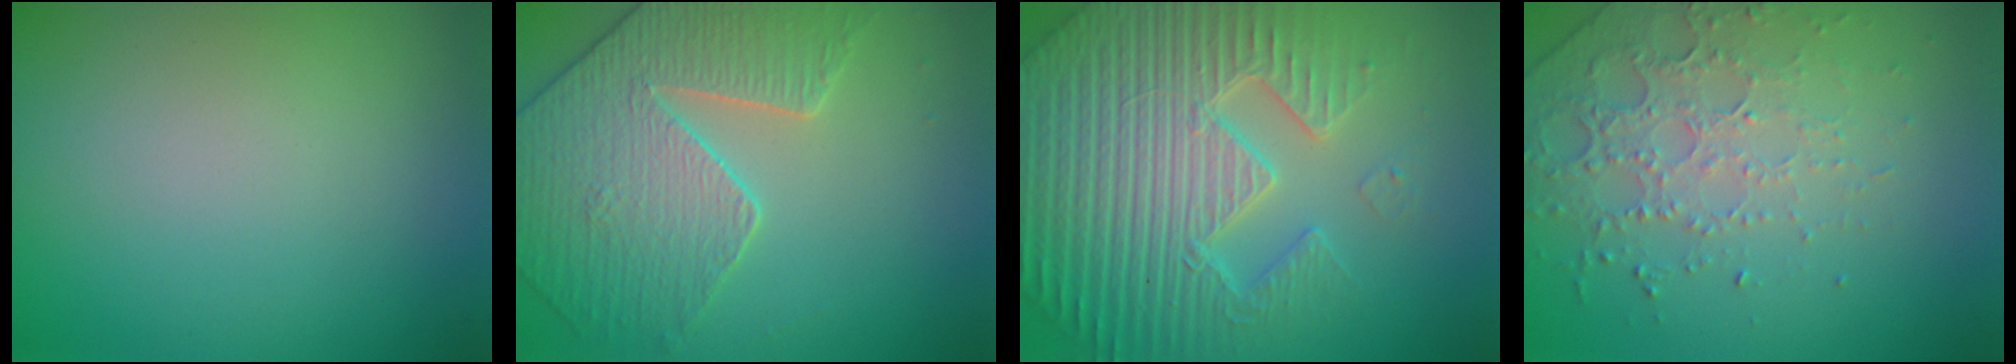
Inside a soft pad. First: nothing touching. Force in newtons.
{"total": 4.8, "press": 4.7, "slide": 0.8}
{"total": 7.7, "press": 7.4, "slide": 2.1}
{"total": 4.4, "press": 3.0, "slide": 3.2}